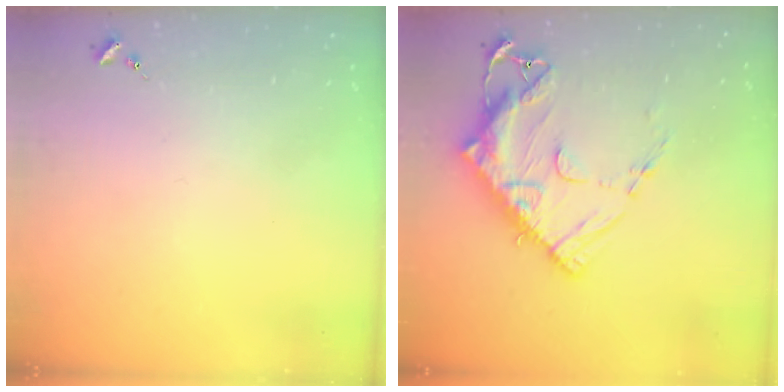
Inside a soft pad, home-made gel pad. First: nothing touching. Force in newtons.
{"total": 16.9, "press": 16.8, "slide": 1.6}